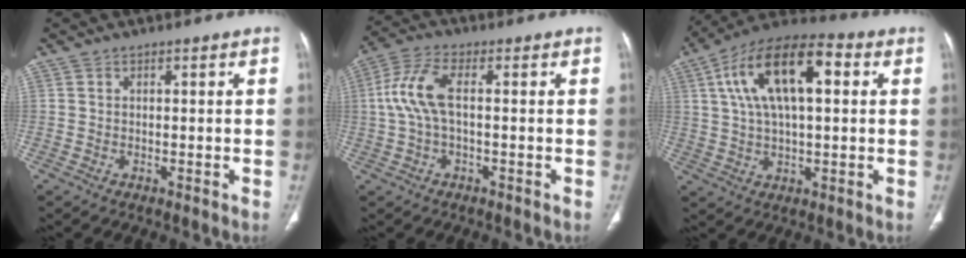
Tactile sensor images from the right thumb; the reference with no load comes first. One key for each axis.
{"total": 7.8, "fx": 0.3, "fy": 3.2, "fz": 7.1, "tx": -0.178, "ty": 0.021, "tz": 0.003}
{"total": 17.9, "fx": 4.8, "fy": 8.1, "fz": 15.2, "tx": -0.259, "ty": 0.021, "tz": 0.076}